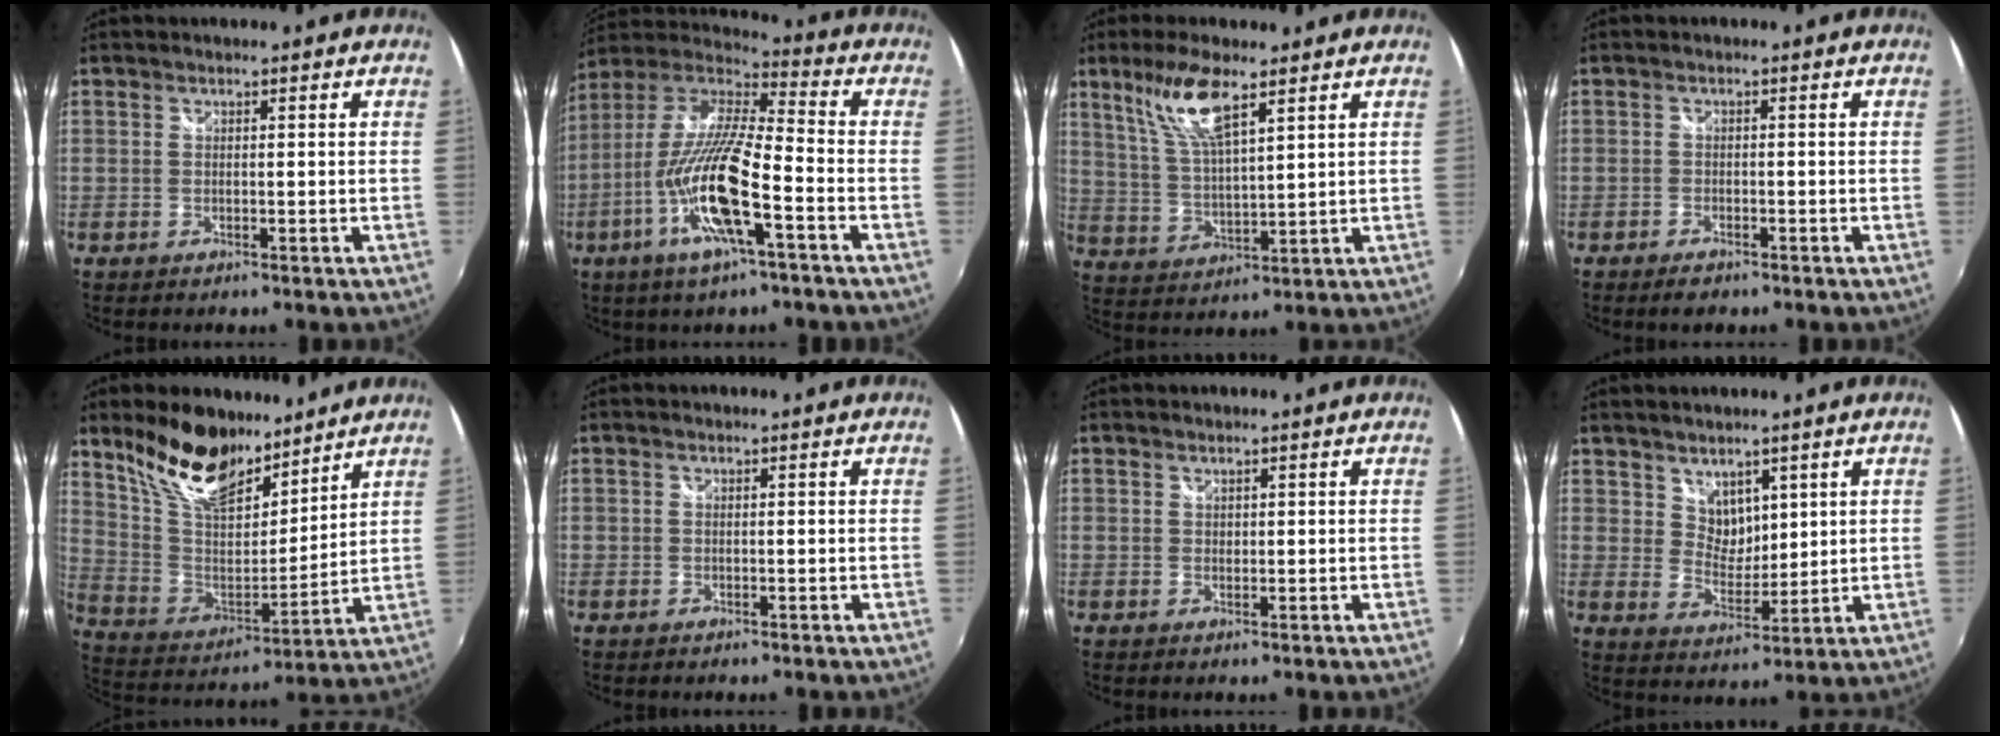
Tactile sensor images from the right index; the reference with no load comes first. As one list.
[{"total": 18.1, "force": [-7.4, 3.2, 16.2], "torque": [-0.316, -0.025, -0.146]}, {"total": 10.0, "force": [6.1, 2.1, 7.6], "torque": [-0.154, 0.002, 0.127]}, {"total": 2.6, "force": [-2.0, 1.1, 1.2], "torque": [-0.032, -0.005, -0.035]}, {"total": 17.4, "force": [12.7, 7.6, 9.2], "torque": [-0.193, 0.009, 0.244]}, {"total": 0.0}, {"total": 0.6, "force": [0.5, 0.4, 0.0], "torque": [0.002, 0.001, 0.009]}, {"total": 5.3, "force": [3.5, 3.5, 1.8], "torque": [-0.018, 0.000, 0.068]}]